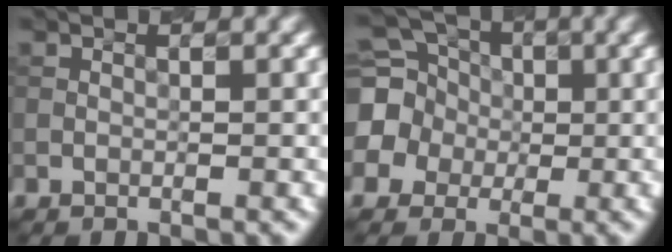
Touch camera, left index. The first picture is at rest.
{"total": 9.4, "force": [0.9, 8.6, 3.6], "torque": [-0.103, 0.025, -0.024]}